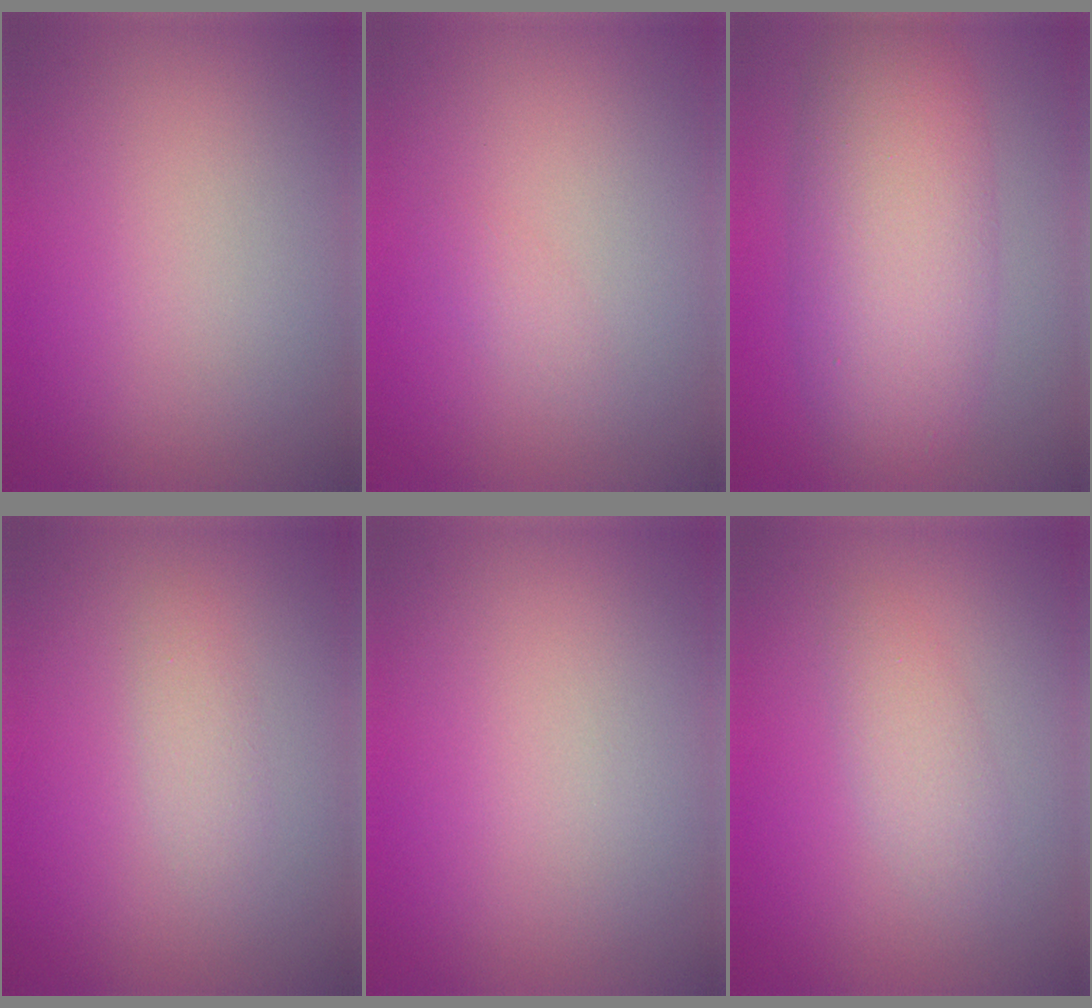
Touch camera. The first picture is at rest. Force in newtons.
{"total": 0.8, "press": 0.8, "slide": 0.0}
{"total": 8.1, "press": 8.1, "slide": 0.1}
{"total": 1.4, "press": 1.4, "slide": 0.1}
{"total": 0.0}
{"total": 2.0, "press": 2.0, "slide": 0.1}